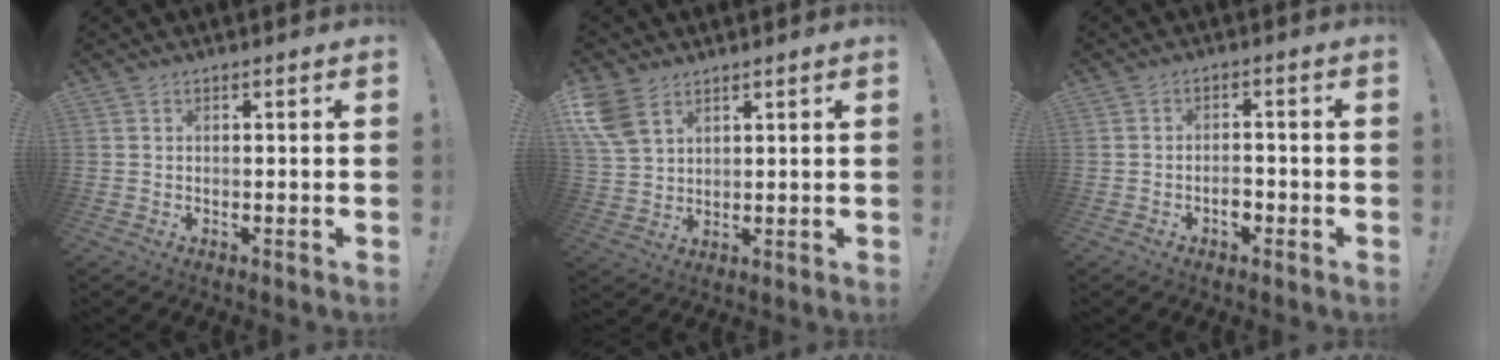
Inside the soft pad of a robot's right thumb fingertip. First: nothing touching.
{"total": 8.2, "force": [4.7, 5.1, 4.3], "torque": [-0.089, -0.012, 0.097]}
{"total": 2.9, "force": [-1.4, 1.9, 1.7], "torque": [-0.018, 0.001, -0.027]}